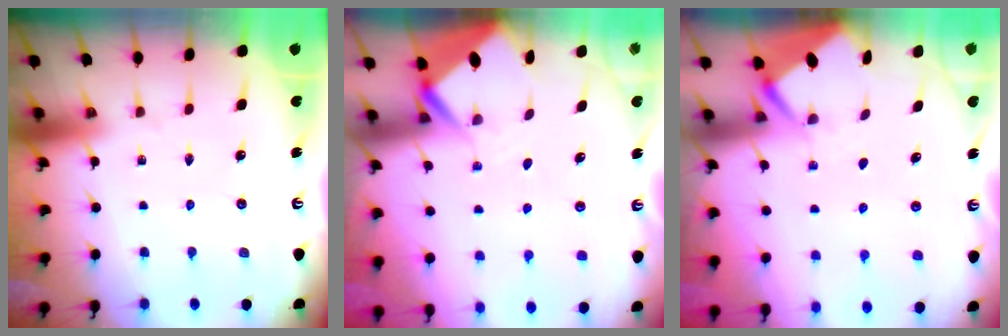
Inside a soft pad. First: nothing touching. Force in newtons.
{"total": 4.0, "press": 3.9, "slide": 0.3}
{"total": 2.9, "press": 2.9, "slide": 0.3}